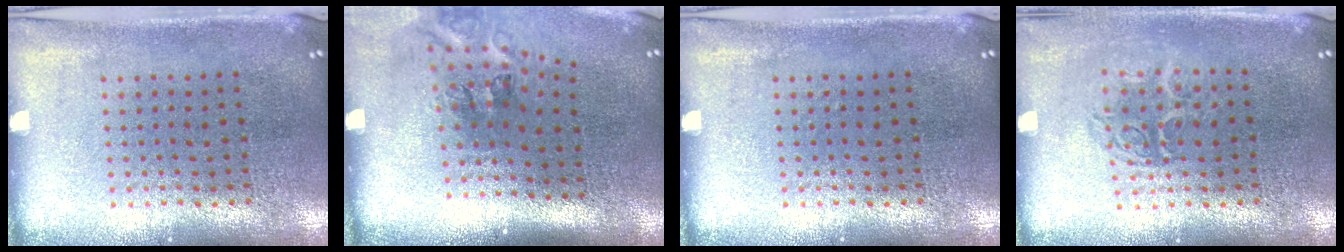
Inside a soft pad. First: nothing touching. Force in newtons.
{"total": 1.7, "press": 1.2, "slide": 1.3}
{"total": 0.0}
{"total": 1.1, "press": 1.0, "slide": 0.5}